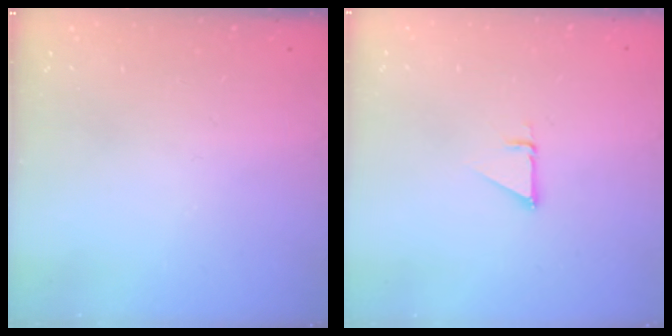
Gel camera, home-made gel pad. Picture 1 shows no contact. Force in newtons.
{"total": 2.3, "press": 2.3, "slide": 0.1}